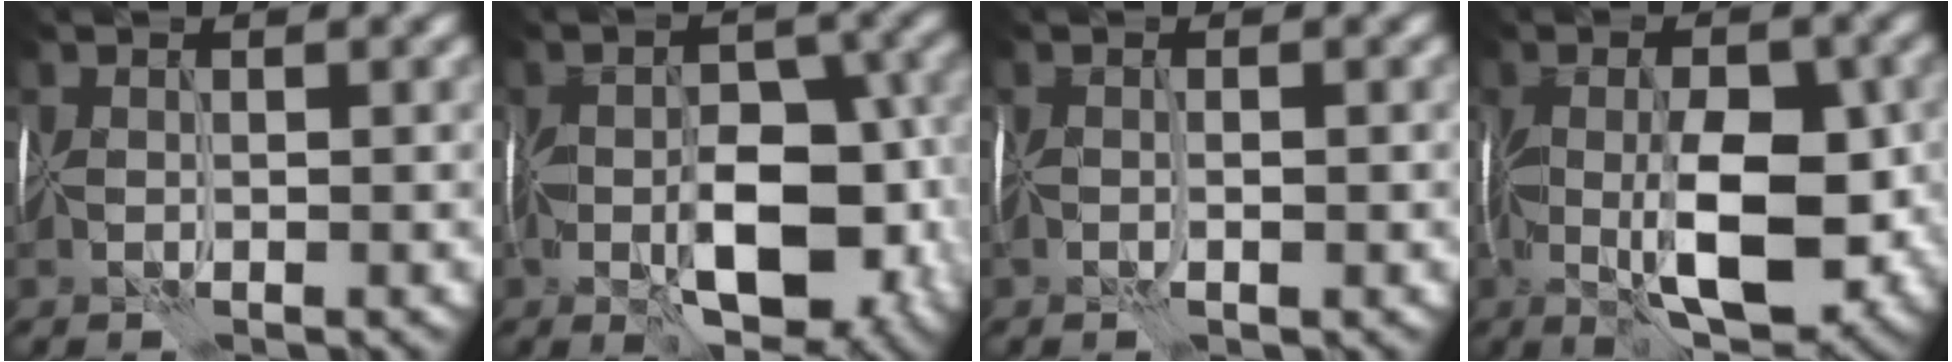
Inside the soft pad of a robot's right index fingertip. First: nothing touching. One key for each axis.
{"total": 9.4, "fx": -3.2, "fy": 5.3, "fz": 7.1, "tx": -0.111, "ty": -0.011, "tz": -0.040}
{"total": 0.6, "fx": -0.2, "fy": -0.1, "fz": 0.6, "tx": -0.010, "ty": 0.002, "tz": -0.003}
{"total": 9.1, "fx": -1.6, "fy": 4.0, "fz": 8.0, "tx": -0.135, "ty": -0.006, "tz": -0.018}